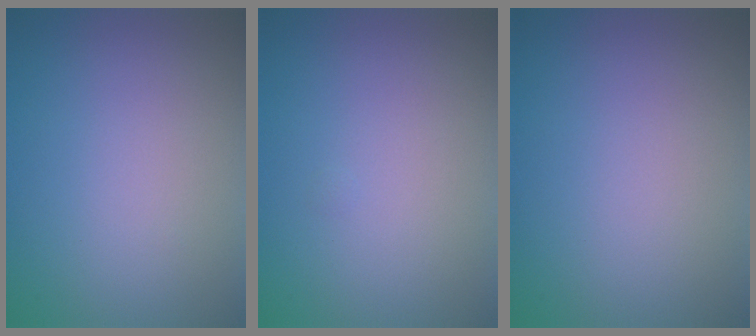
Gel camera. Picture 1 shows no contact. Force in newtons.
{"total": 0.0}
{"total": 0.0}